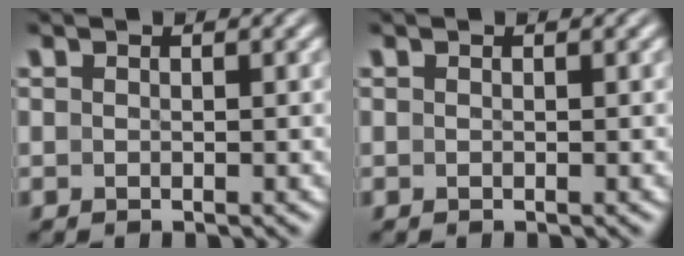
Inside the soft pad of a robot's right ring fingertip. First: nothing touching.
{"total": 0.0}